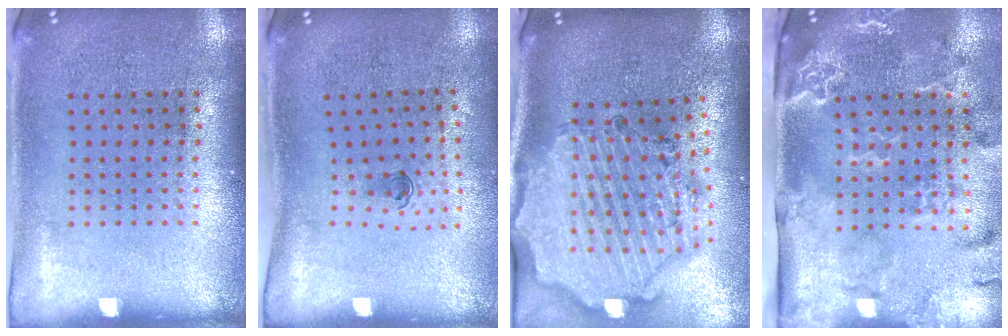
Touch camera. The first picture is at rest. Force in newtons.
{"total": 0.7, "press": 0.3, "slide": 0.6}
{"total": 2.9, "press": 2.6, "slide": 1.2}
{"total": 3.2, "press": 2.4, "slide": 2.1}